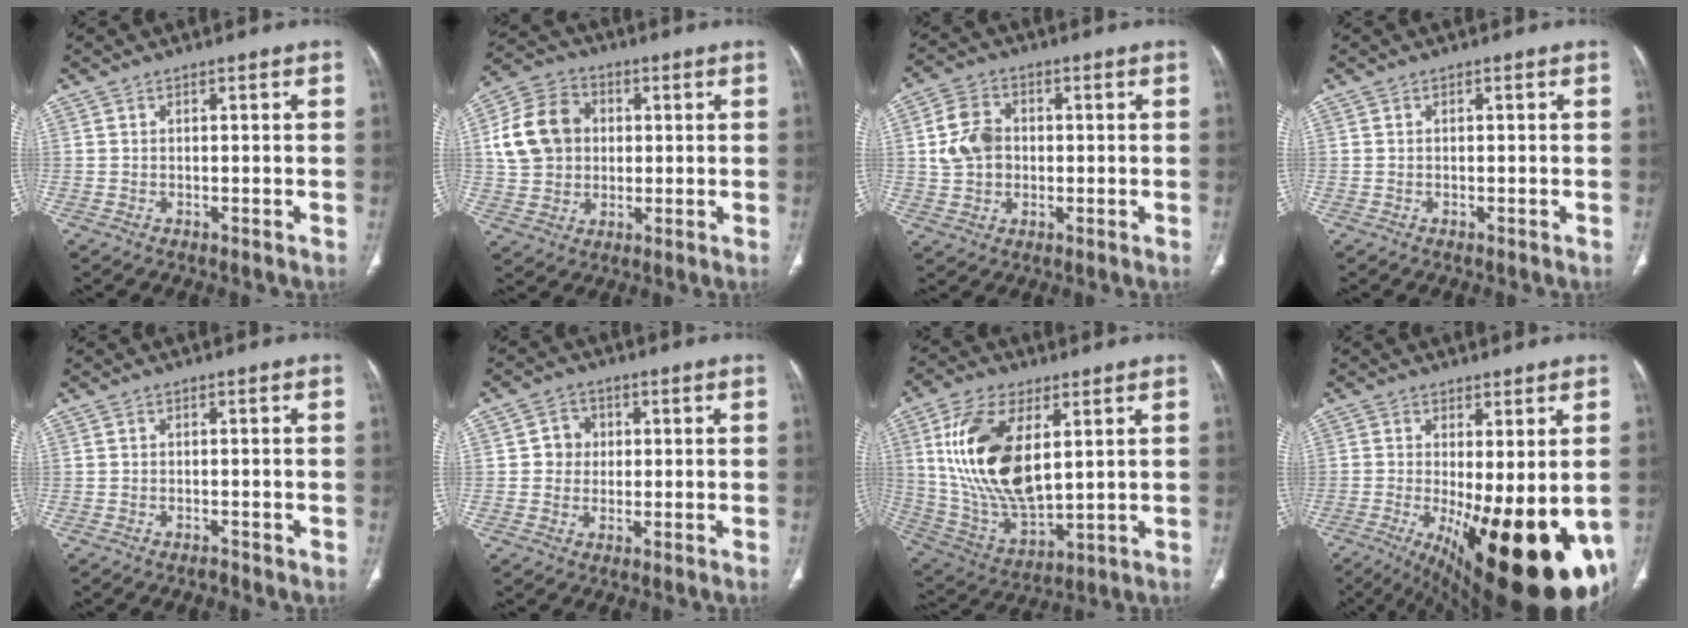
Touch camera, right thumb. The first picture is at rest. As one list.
[{"total": 13.1, "force": [1.8, 11.0, 7.0], "torque": [-0.116, 0.016, 0.032]}, {"total": 8.0, "force": [0.3, 6.4, 4.8], "torque": [-0.078, 0.011, 0.004]}, {"total": 0.0}, {"total": 0.8, "force": [-0.7, 0.2, 0.3], "torque": [-0.009, 0.004, -0.011]}, {"total": 4.4, "force": [0.5, 4.1, 1.4], "torque": [0.006, 0.007, 0.005]}, {"total": 20.0, "force": [5.3, 10.1, 16.5], "torque": [-0.314, -0.025, 0.108]}, {"total": 23.7, "force": [-6.4, 8.1, 21.3], "torque": [-0.255, -0.038, -0.072]}]